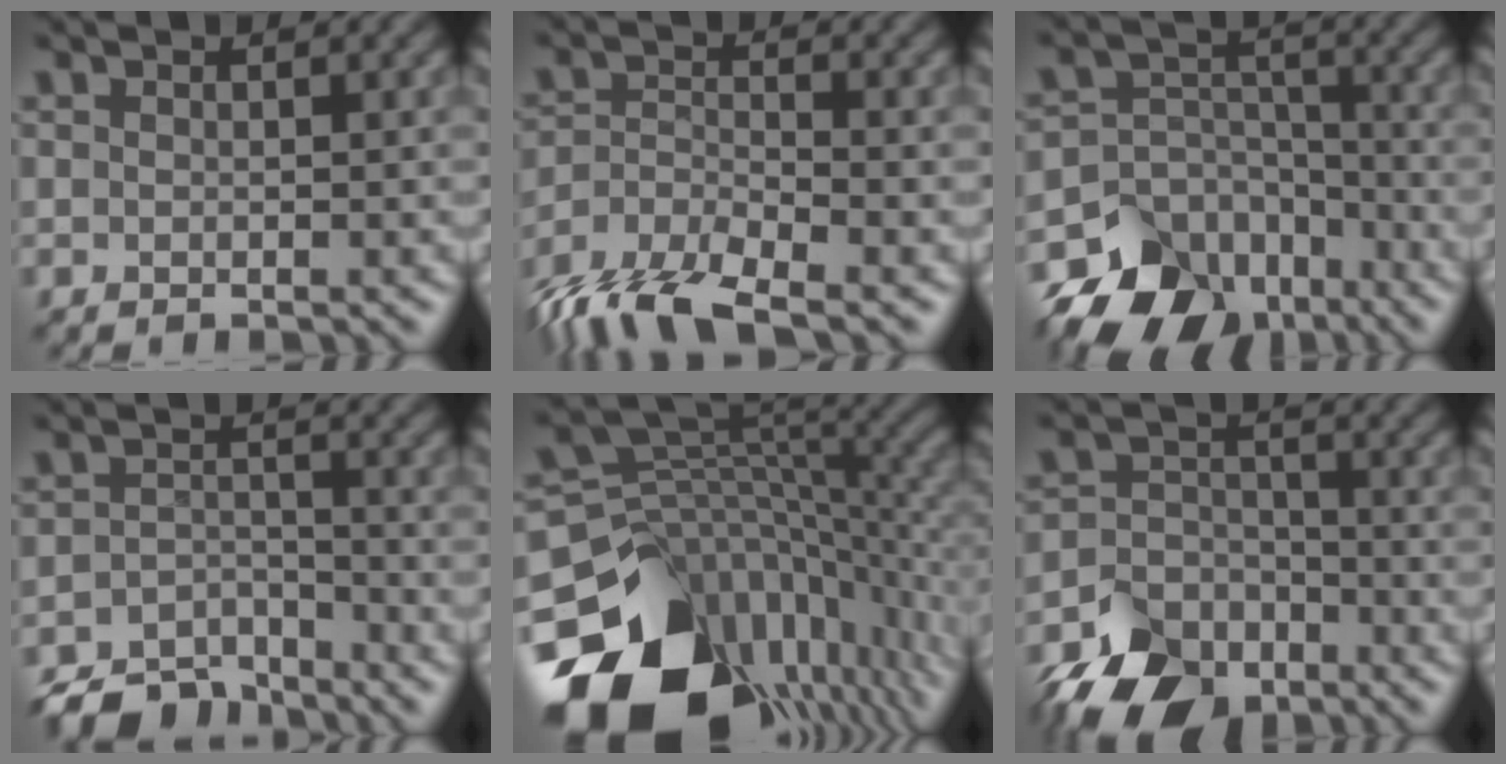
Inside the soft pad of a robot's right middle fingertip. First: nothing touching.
{"total": 7.1, "force": [-5.7, 2.1, 3.7], "torque": [-0.073, -0.004, -0.117]}
{"total": 12.7, "force": [-9.5, 7.8, 3.3], "torque": [-0.064, -0.010, -0.159]}
{"total": 4.9, "force": [-4.6, 1.6, 0.7], "torque": [-0.008, 0.000, -0.088]}
{"total": 18.0, "force": [-9.2, 11.6, 10.2], "torque": [-0.211, -0.011, -0.132]}
{"total": 8.7, "force": [-7.0, 4.6, 2.4], "torque": [-0.038, -0.011, -0.127]}